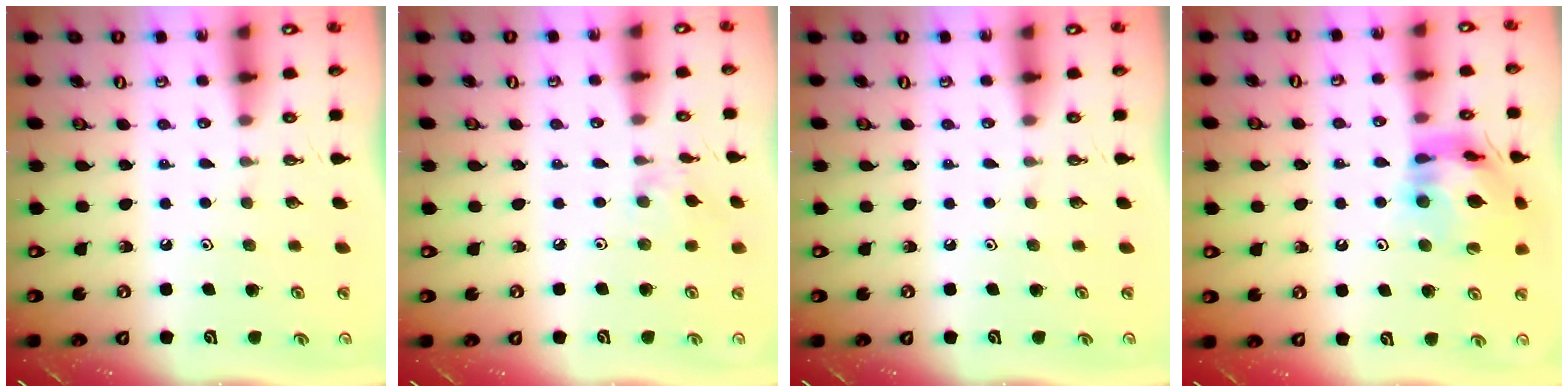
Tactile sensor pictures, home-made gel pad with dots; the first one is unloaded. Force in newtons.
{"total": 2.4, "press": 2.3, "slide": 0.5}
{"total": 0.0}
{"total": 15.3, "press": 15.2, "slide": 1.5}